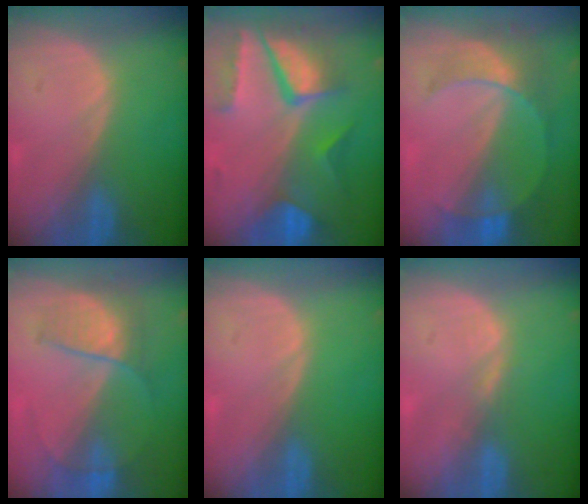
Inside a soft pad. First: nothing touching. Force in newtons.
{"total": 10.4, "press": 8.8, "slide": 5.6}
{"total": 7.6, "press": 6.7, "slide": 3.6}
{"total": 5.9, "press": 5.8, "slide": 1.0}
{"total": 0.0}
{"total": 1.1, "press": 1.1, "slide": 0.2}